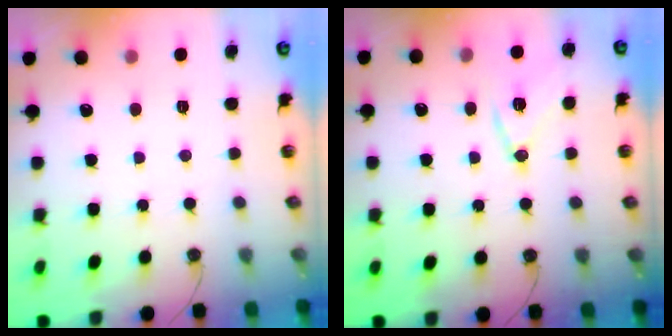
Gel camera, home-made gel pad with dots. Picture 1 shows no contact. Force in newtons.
{"total": 12.6, "press": 12.2, "slide": 3.2}